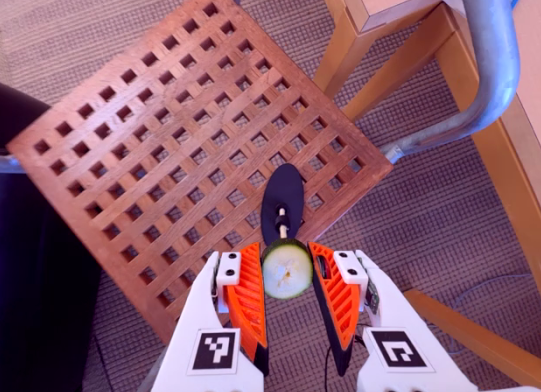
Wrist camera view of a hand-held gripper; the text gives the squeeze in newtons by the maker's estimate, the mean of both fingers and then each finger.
{"total": 7.4, "left": 7.3, "right": 7.6}